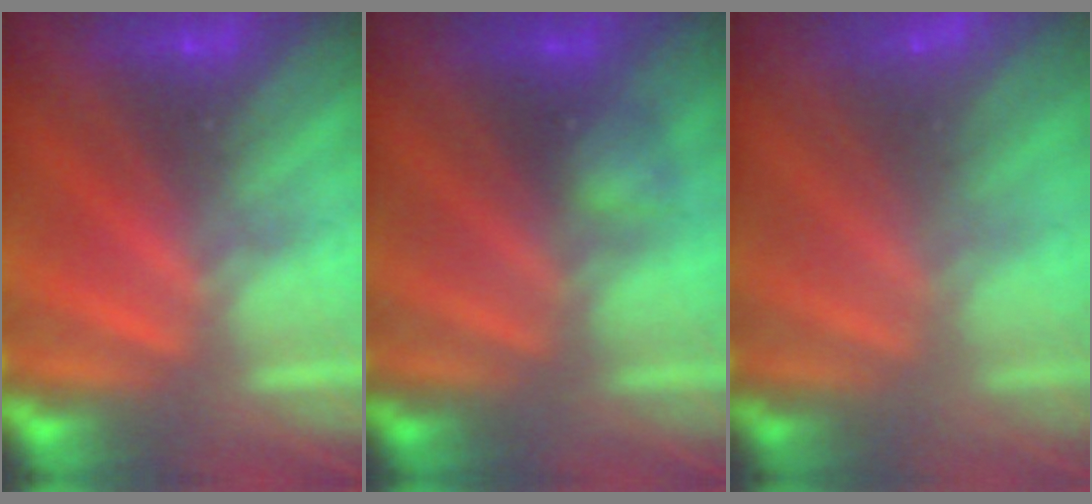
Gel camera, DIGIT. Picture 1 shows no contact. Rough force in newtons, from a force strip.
{"total": 1.9}
{"total": 2.9}